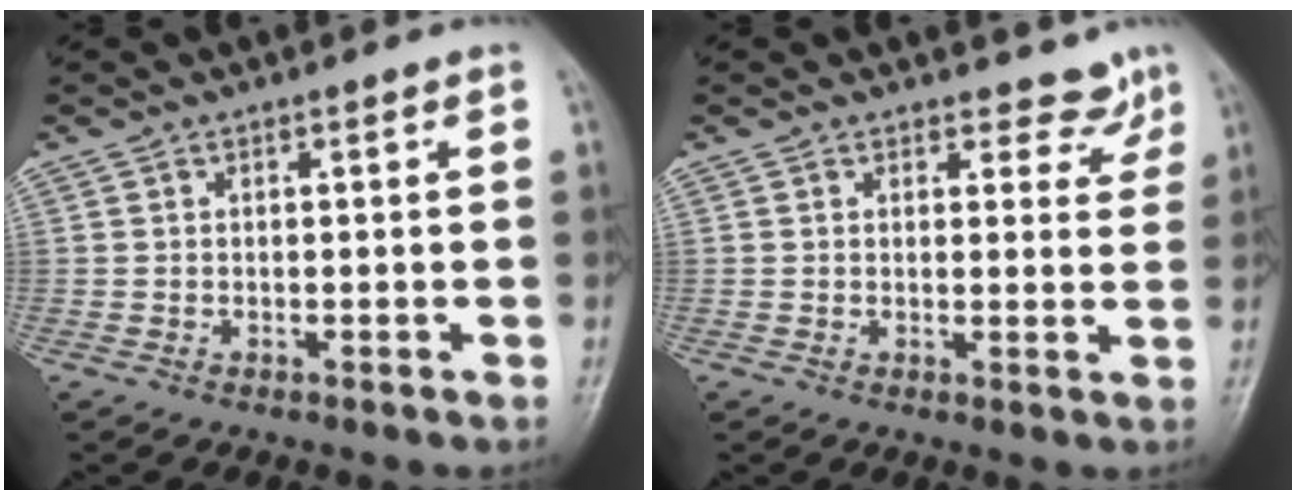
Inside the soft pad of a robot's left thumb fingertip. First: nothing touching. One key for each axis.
{"total": 4.5, "fx": 3.9, "fy": 2.2, "fz": 0.3, "tx": 0.026, "ty": -0.029, "tz": 0.038}